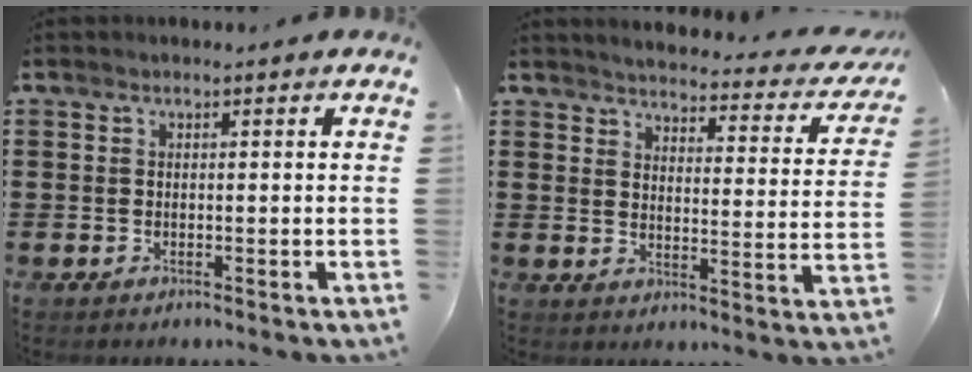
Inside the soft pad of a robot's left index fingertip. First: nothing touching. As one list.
[{"total": 3.1, "force": [3.0, 0.0, 0.8], "torque": [-0.027, -0.031, 0.044]}]